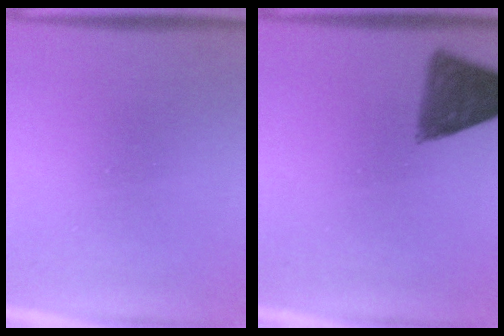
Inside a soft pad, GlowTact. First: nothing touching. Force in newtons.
{"total": 8.2}